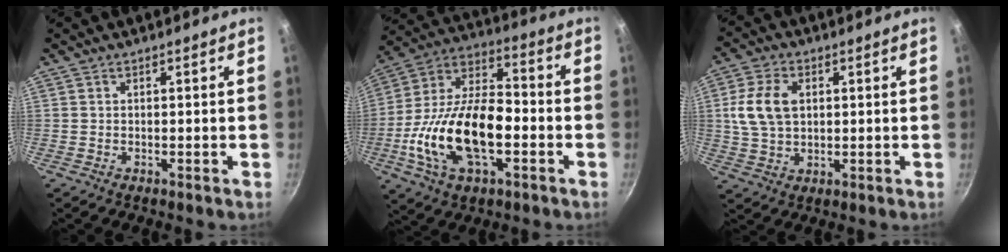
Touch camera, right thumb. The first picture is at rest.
{"total": 21.4, "force": [-5.1, 11.2, 17.5], "torque": [-0.312, 0.040, -0.100]}
{"total": 9.6, "force": [1.7, 6.5, 6.9], "torque": [-0.122, 0.006, 0.032]}